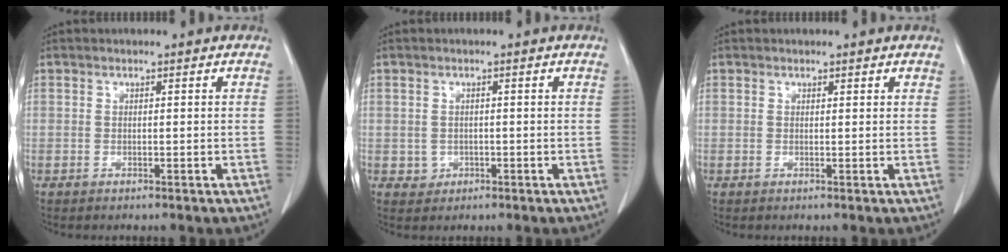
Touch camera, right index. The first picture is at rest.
{"total": 1.9, "force": [-0.4, 1.8, 0.3], "torque": [0.002, 0.005, -0.001]}
{"total": 0.6, "force": [0.6, 0.1, 0.1], "torque": [-0.004, -0.002, 0.005]}